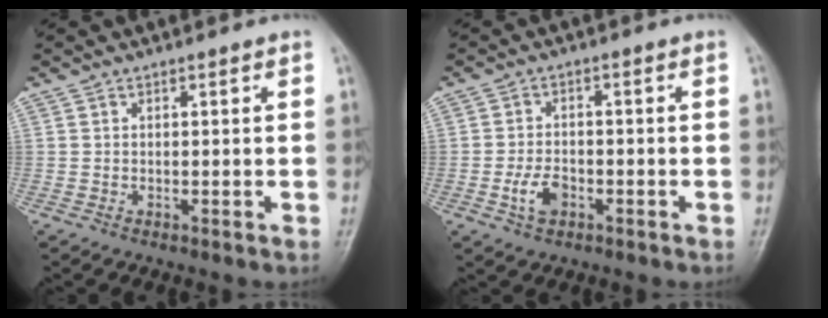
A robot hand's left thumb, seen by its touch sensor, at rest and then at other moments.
{"total": 4.5, "force": [-1.8, 2.8, 3.0], "torque": [-0.054, 0.011, -0.033]}